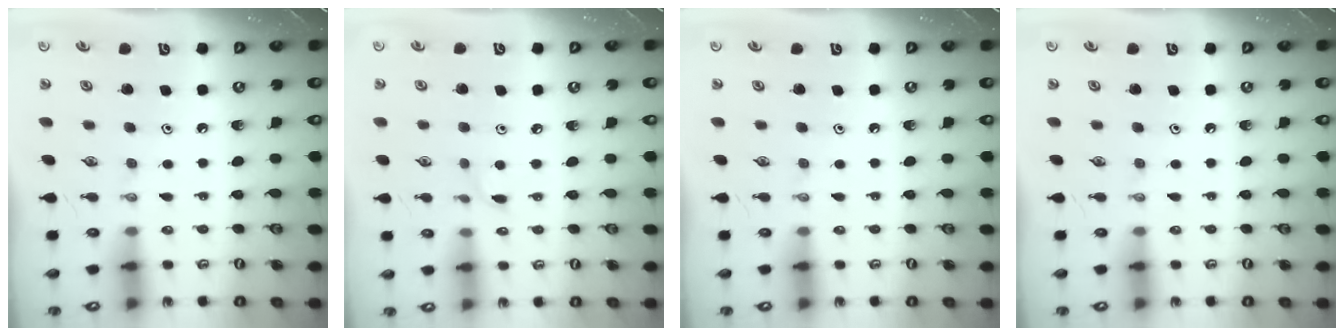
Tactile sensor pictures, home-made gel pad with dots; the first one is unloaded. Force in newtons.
{"total": 2.2, "press": 2.1, "slide": 0.3}
{"total": 0.0}
{"total": 0.0}